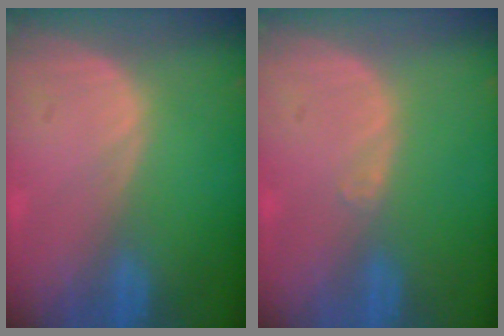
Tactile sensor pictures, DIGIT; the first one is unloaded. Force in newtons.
{"total": 0.6, "press": 0.5, "slide": 0.4}